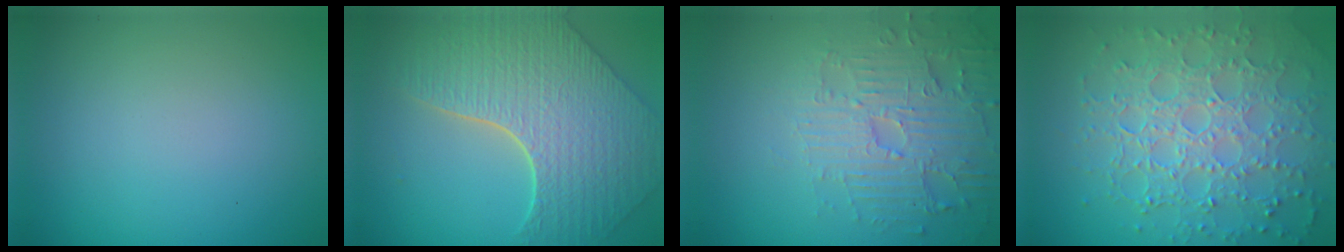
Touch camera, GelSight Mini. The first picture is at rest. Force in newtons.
{"total": 8.5, "press": 6.1, "slide": 5.8}
{"total": 4.8, "press": 4.1, "slide": 2.6}
{"total": 7.8, "press": 5.7, "slide": 5.4}